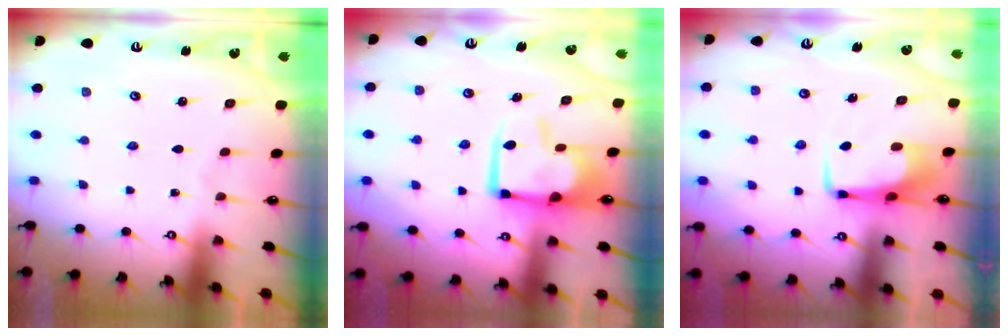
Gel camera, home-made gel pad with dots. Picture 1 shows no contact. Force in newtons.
{"total": 10.9, "press": 10.8, "slide": 1.3}
{"total": 7.2, "press": 7.2, "slide": 1.0}